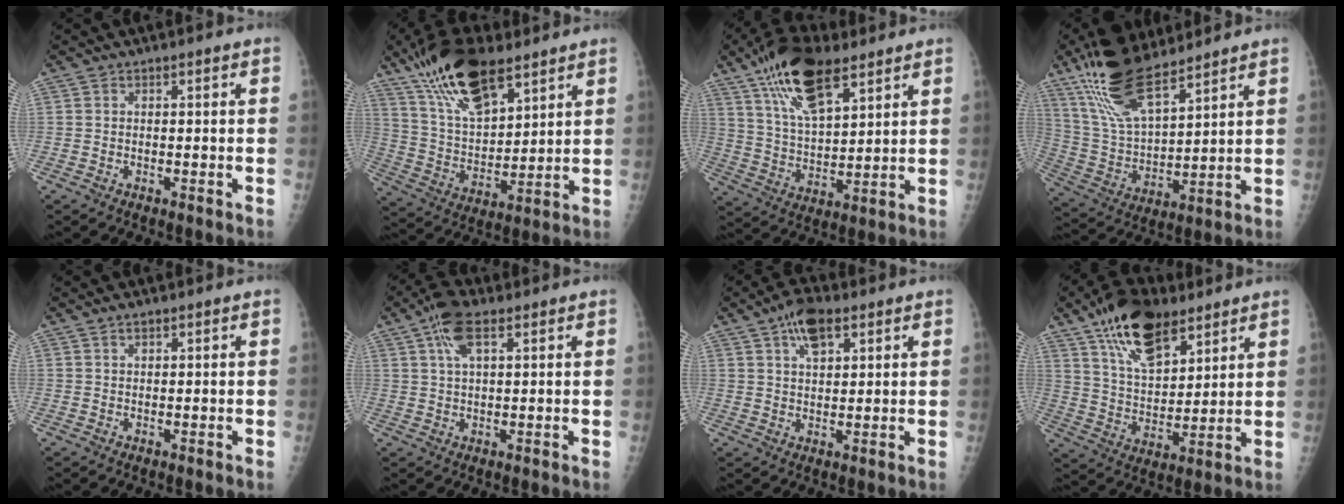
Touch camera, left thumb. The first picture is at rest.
{"total": 17.8, "force": [11.8, 7.0, 11.2], "torque": [-0.176, -0.044, 0.225]}
{"total": 16.0, "force": [9.8, 6.5, 10.9], "torque": [-0.170, -0.032, 0.183]}
{"total": 16.9, "force": [12.4, 5.4, 10.2], "torque": [-0.172, -0.048, 0.246]}
{"total": 1.0, "force": [0.8, 0.3, 0.4], "torque": [-0.003, -0.002, 0.015]}
{"total": 6.8, "force": [3.4, 2.8, 5.2], "torque": [-0.096, 0.004, 0.061]}
{"total": 7.2, "force": [3.9, 3.4, 5.0], "torque": [-0.069, -0.008, 0.063]}
{"total": 16.4, "force": [10.4, 7.7, 10.0], "torque": [-0.139, -0.042, 0.188]}